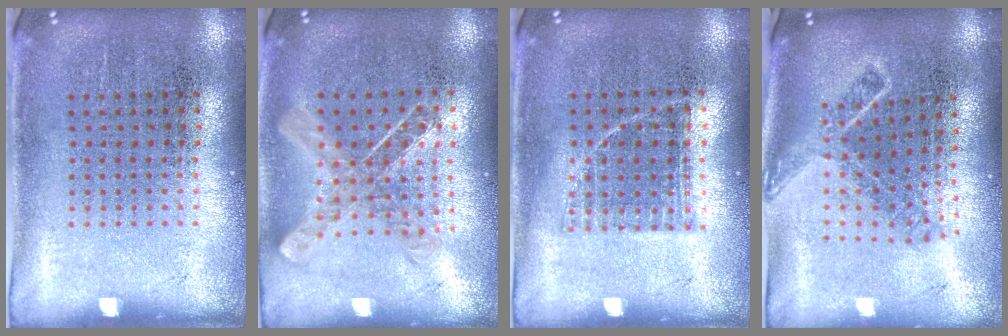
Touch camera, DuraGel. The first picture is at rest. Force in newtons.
{"total": 0.9, "press": 0.9, "slide": 0.0}
{"total": 0.8, "press": 0.7, "slide": 0.5}
{"total": 1.8, "press": 1.3, "slide": 1.3}